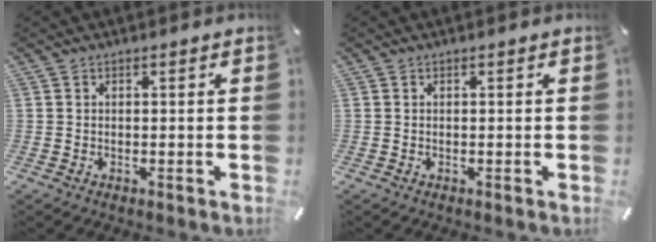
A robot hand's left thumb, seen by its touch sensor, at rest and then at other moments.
{"total": 0.0}